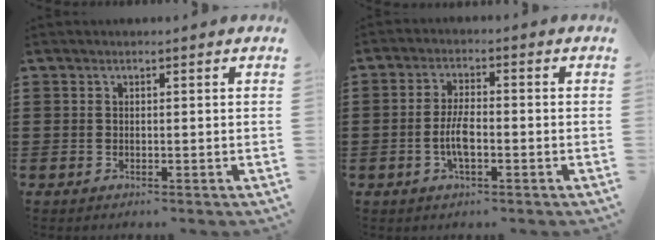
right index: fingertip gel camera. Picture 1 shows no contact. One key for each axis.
{"total": 4.8, "fx": -1.2, "fy": 1.6, "fz": 4.4, "tx": -0.100, "ty": -0.004, "tz": -0.026}